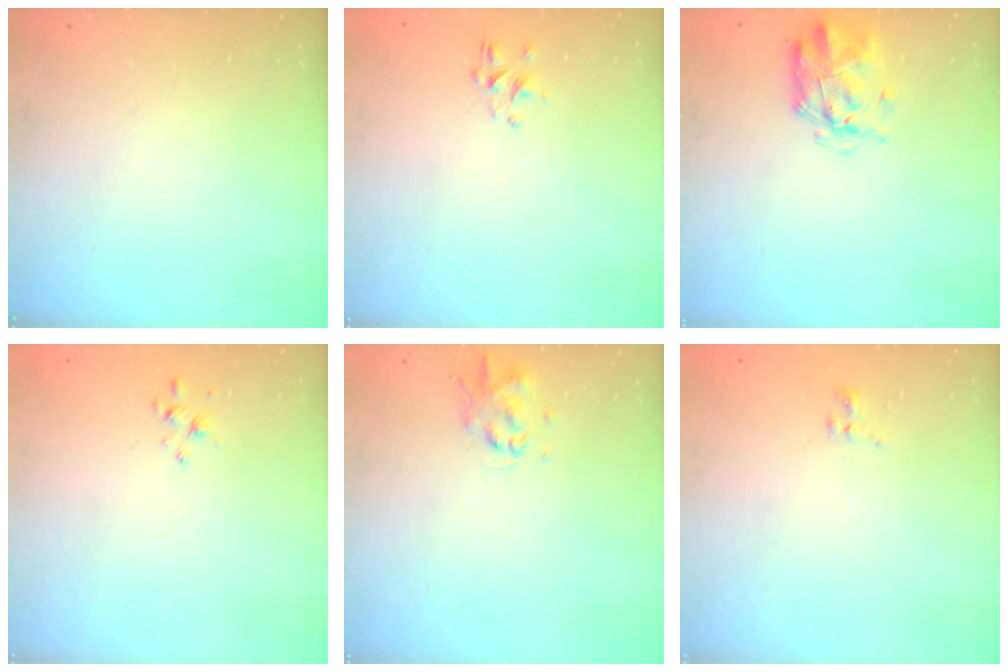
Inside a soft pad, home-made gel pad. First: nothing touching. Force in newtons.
{"total": 1.5, "press": 1.4, "slide": 0.7}
{"total": 3.3, "press": 2.9, "slide": 1.5}
{"total": 2.0, "press": 1.9, "slide": 0.6}
{"total": 1.9, "press": 1.9, "slide": 0.4}
{"total": 2.8, "press": 2.5, "slide": 1.3}